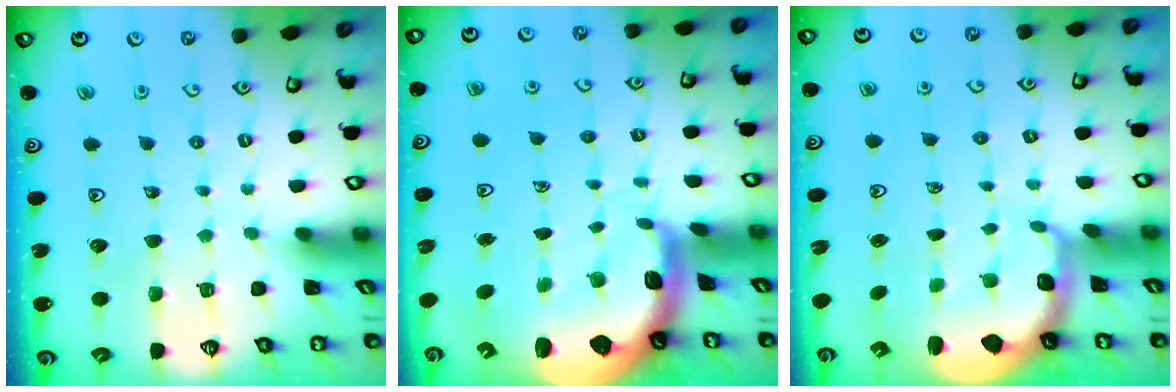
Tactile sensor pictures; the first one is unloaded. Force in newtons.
{"total": 4.4, "press": 3.9, "slide": 2.1}
{"total": 2.4, "press": 1.1, "slide": 2.1}